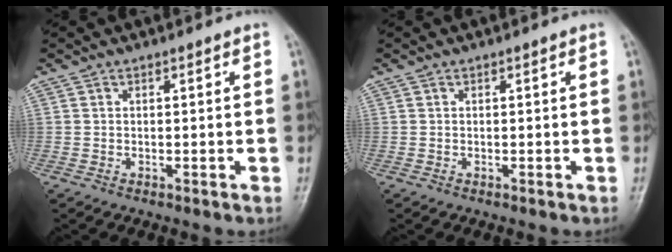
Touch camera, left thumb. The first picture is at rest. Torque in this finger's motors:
{"motor_torque": [0.01, 0.04, 0.00, 0.00, 0.00]}